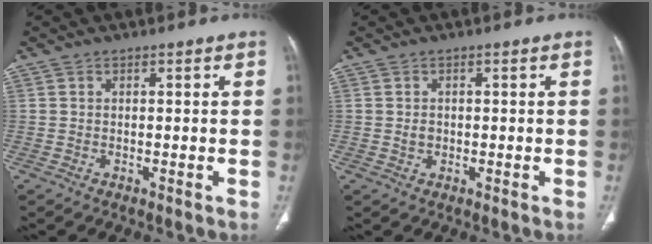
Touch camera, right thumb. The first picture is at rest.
{"total": 1.3, "force": [-0.1, 1.1, 0.7], "torque": [-0.010, 0.003, 0.002]}